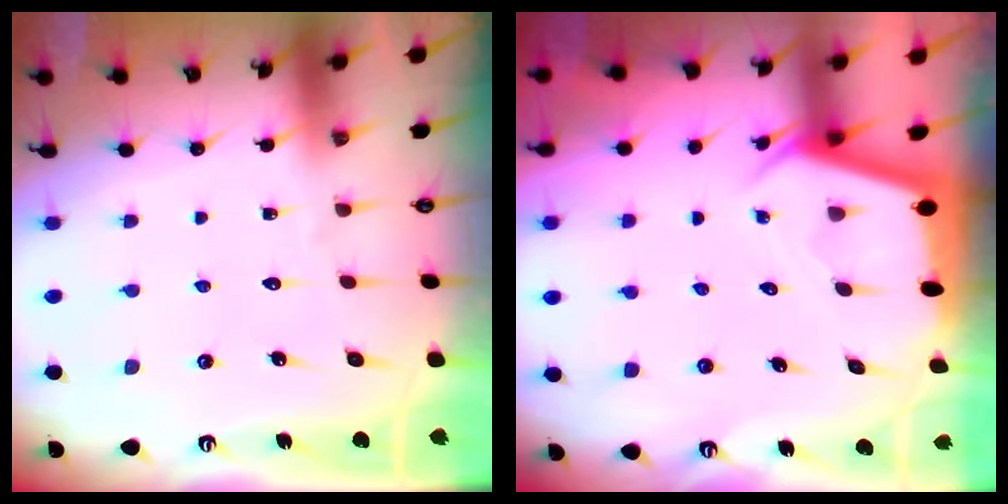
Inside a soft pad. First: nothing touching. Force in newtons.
{"total": 2.4, "press": 2.4, "slide": 0.2}